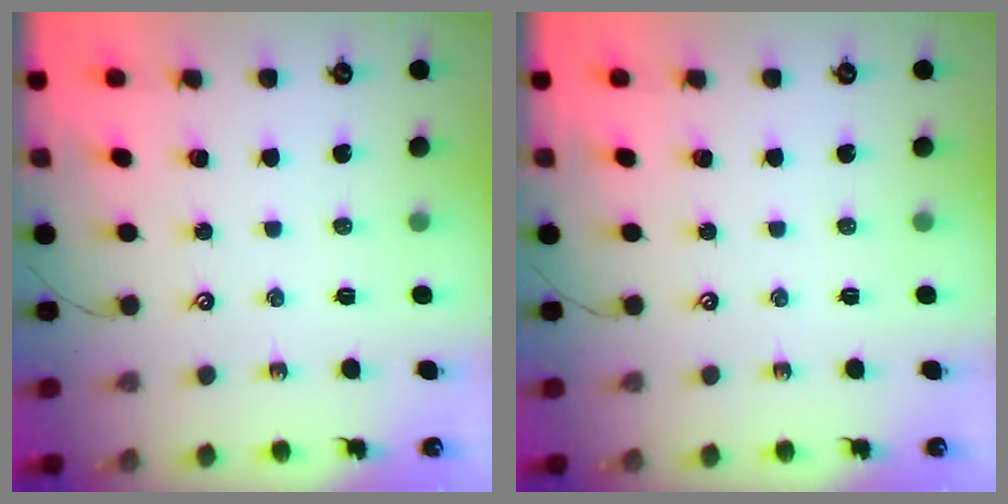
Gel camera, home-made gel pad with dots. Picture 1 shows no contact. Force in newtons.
{"total": 0.0}